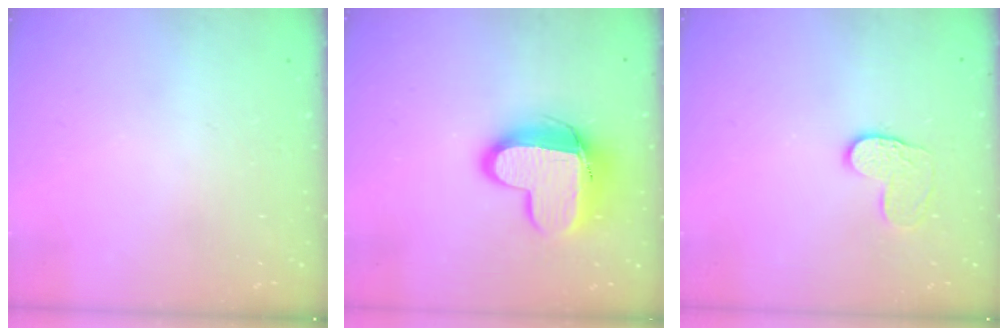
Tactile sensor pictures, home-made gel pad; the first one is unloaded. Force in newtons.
{"total": 15.6, "press": 15.5, "slide": 1.5}
{"total": 7.6, "press": 7.6, "slide": 0.4}